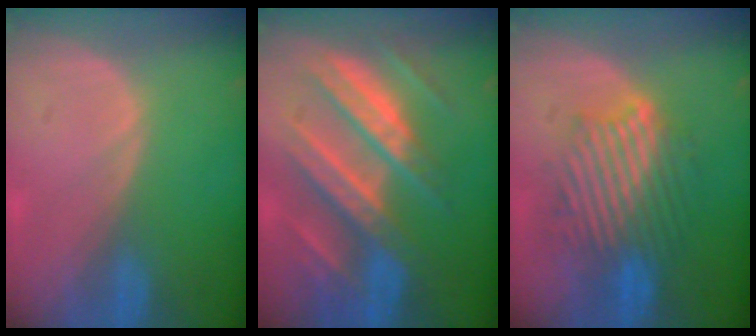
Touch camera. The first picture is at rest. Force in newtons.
{"total": 11.3, "press": 11.2, "slide": 1.1}
{"total": 9.1, "press": 9.1, "slide": 0.6}